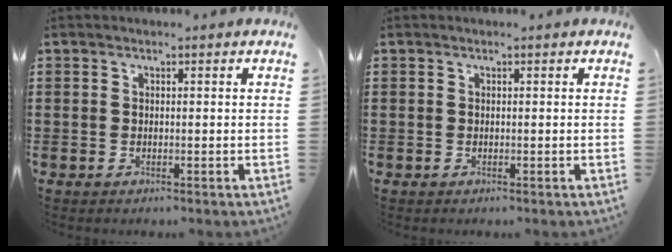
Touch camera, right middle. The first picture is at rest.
{"total": 0.0}